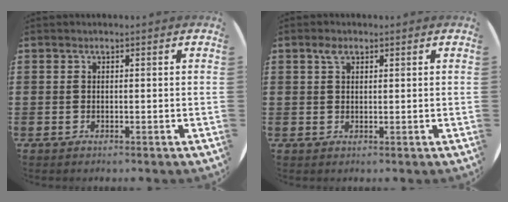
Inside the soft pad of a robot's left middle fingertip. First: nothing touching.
{"total": 1.8, "force": [1.1, 1.0, 1.0], "torque": [-0.013, 0.003, 0.019]}